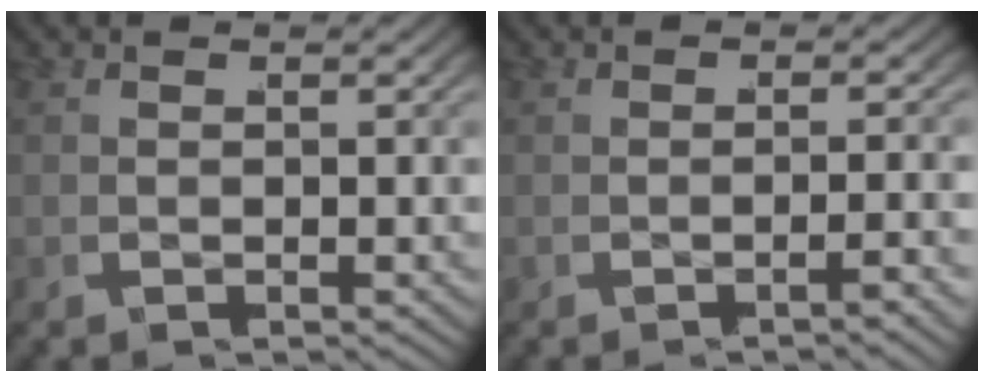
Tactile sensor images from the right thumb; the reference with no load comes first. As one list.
[{"total": 1.3, "force": [-1.0, -0.3, 0.8], "torque": [-0.015, 0.011, -0.022]}]